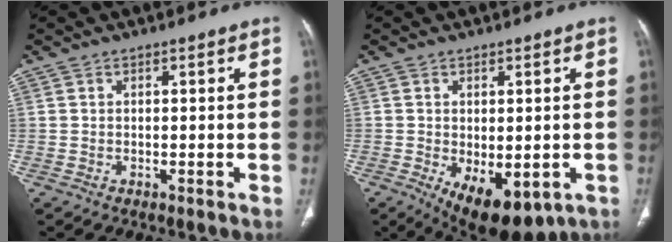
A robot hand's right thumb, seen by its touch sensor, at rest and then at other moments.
{"total": 11.4, "force": [-4.4, 5.8, 8.8], "torque": [-0.115, -0.007, -0.047]}